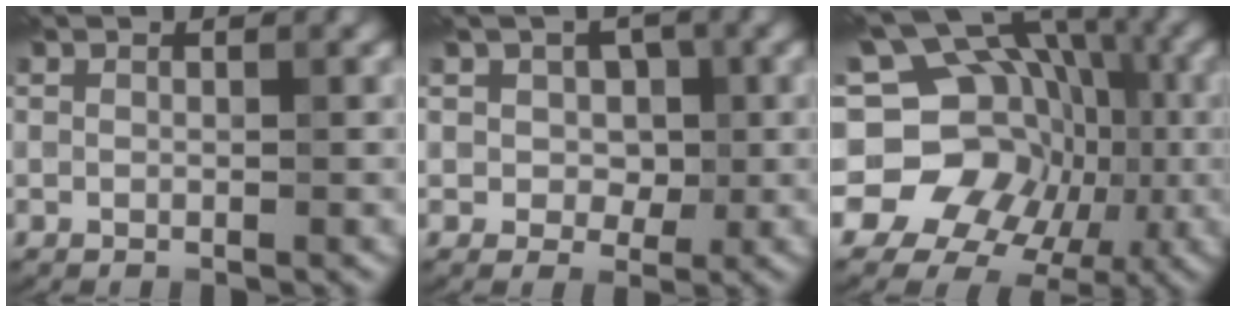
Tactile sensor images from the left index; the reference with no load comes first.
{"total": 2.4, "force": [0.6, 2.1, 1.2], "torque": [-0.015, 0.006, 0.000]}
{"total": 14.7, "force": [-1.7, 13.1, 6.6], "torque": [-0.122, 0.037, -0.045]}